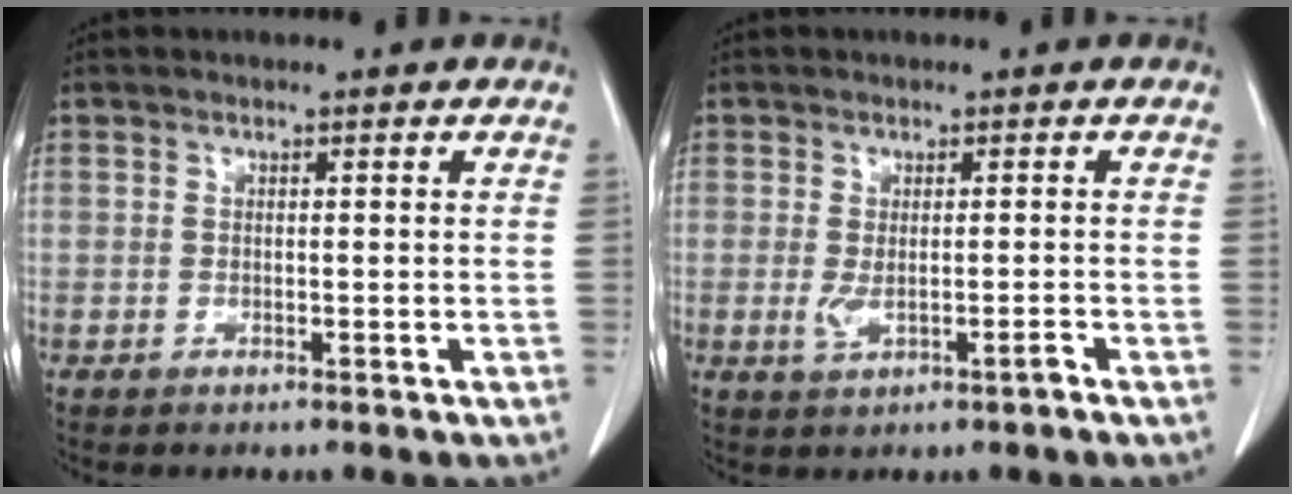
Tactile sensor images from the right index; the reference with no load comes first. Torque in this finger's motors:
{"motor_torque": [-0.01, 0.00, 0.03, -0.01]}